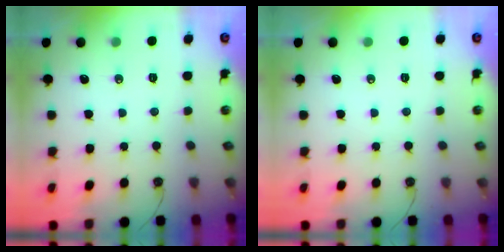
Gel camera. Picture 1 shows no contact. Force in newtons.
{"total": 0.0}